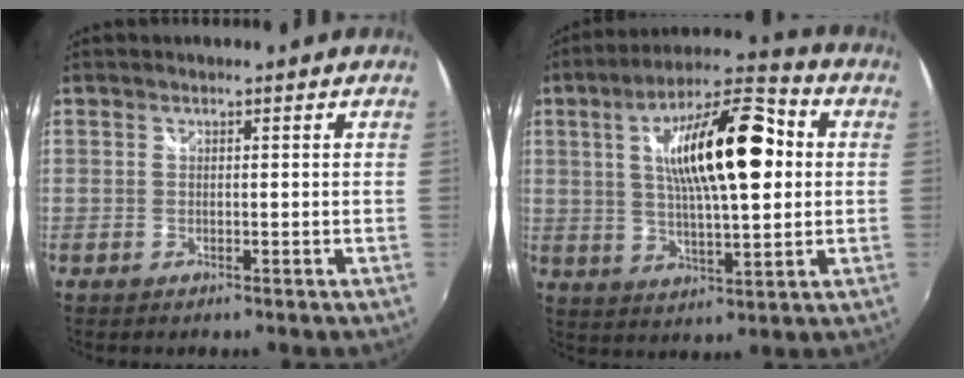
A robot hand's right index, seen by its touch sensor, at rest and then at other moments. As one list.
[{"total": 17.9, "force": [3.4, 5.6, 16.7], "torque": [-0.281, 0.025, 0.053]}]